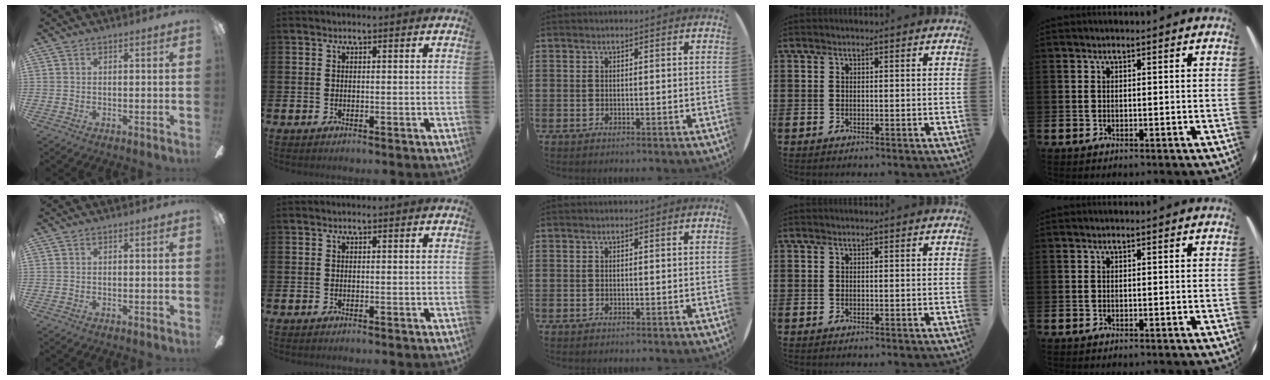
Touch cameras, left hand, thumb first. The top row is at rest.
{}